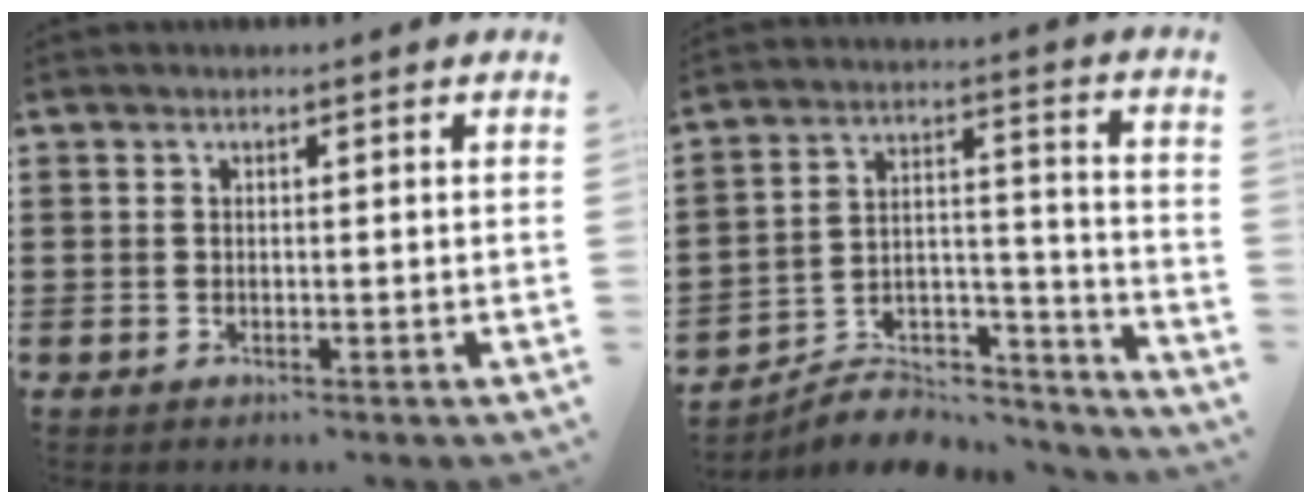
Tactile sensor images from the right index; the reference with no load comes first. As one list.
[{"total": 6.5, "force": [-5.9, 2.4, 1.3], "torque": [-0.017, 0.015, -0.114]}]